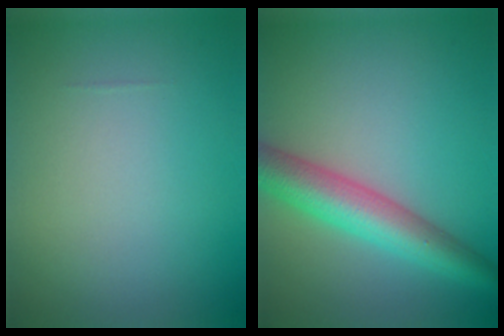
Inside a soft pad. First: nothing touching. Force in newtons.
{"total": 6.0, "press": 6.0, "slide": 0.2}